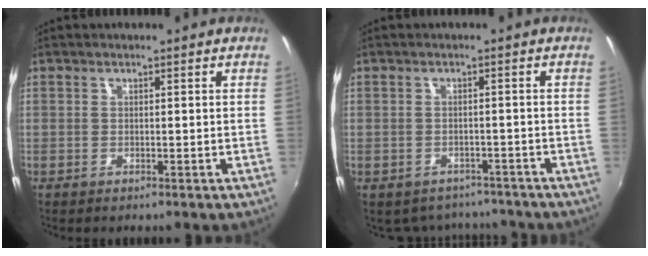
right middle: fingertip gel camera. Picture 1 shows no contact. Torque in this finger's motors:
{"motor_torque": [-0.67, -0.48, -0.24, -0.07]}